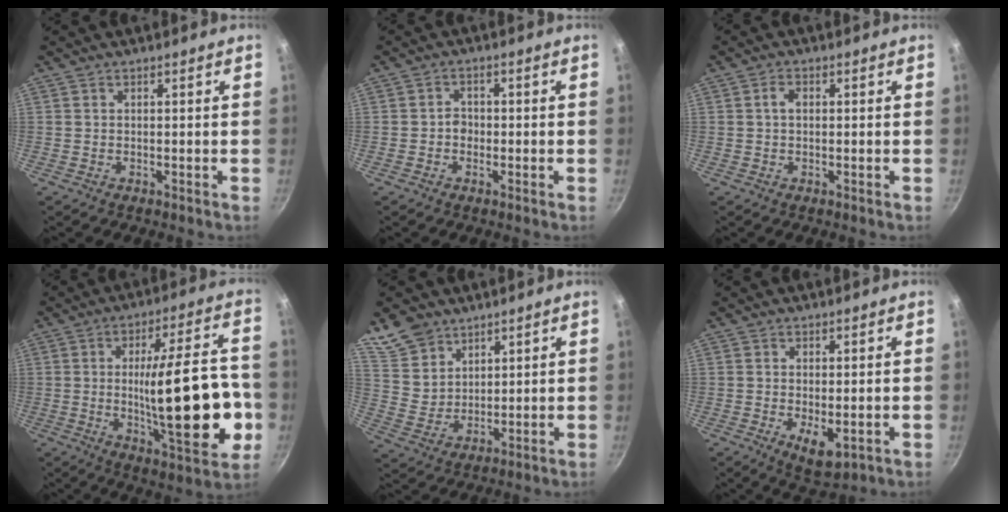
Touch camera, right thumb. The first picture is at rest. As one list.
[{"total": 2.3, "force": [-0.6, 1.9, 1.0], "torque": [-0.001, 0.011, -0.013]}, {"total": 1.7, "force": [0.3, 1.2, 1.2], "torque": [-0.020, 0.005, 0.003]}, {"total": 24.3, "force": [-3.5, 7.4, 22.9], "torque": [-0.309, 0.008, -0.042]}, {"total": 9.1, "force": [6.4, 5.9, 2.6], "torque": [-0.025, -0.019, 0.135]}, {"total": 5.9, "force": [-1.2, 2.8, 5.1], "torque": [-0.074, -0.013, -0.008]}]